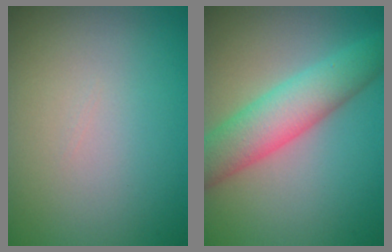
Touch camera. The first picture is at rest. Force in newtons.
{"total": 6.1, "press": 6.1, "slide": 0.1}